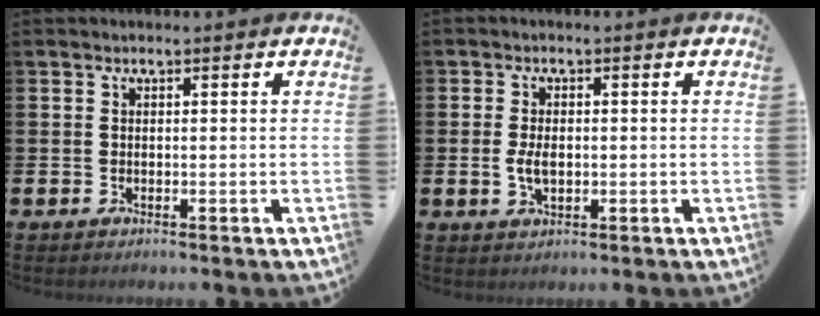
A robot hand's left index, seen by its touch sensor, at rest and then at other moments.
{"total": 3.0, "force": [-0.2, 1.7, 2.4], "torque": [-0.031, -0.001, -0.008]}